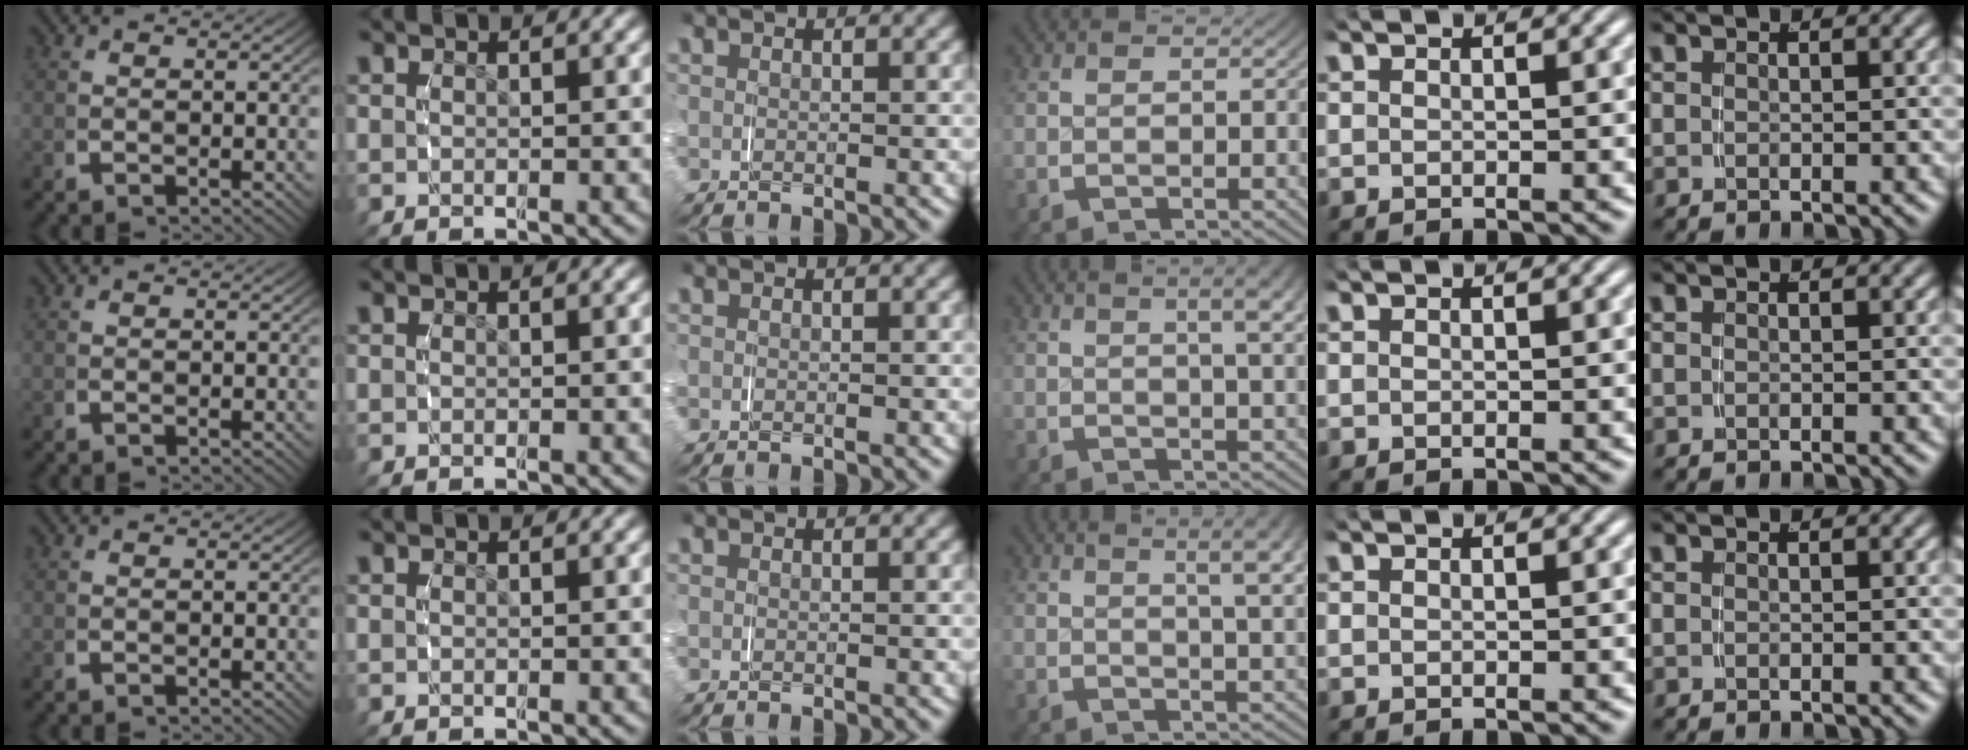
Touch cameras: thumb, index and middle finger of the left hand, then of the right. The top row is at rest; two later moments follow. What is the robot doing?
{"motion": "grasp_and_lifting", "object": "measuring cup"}